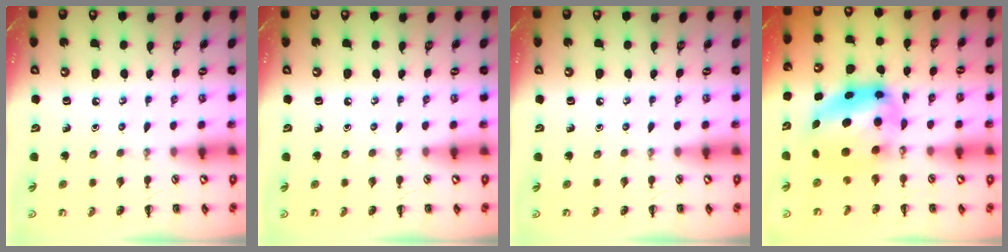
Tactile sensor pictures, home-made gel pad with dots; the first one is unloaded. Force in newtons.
{"total": 0.0}
{"total": 0.0}
{"total": 7.5, "press": 7.3, "slide": 1.7}